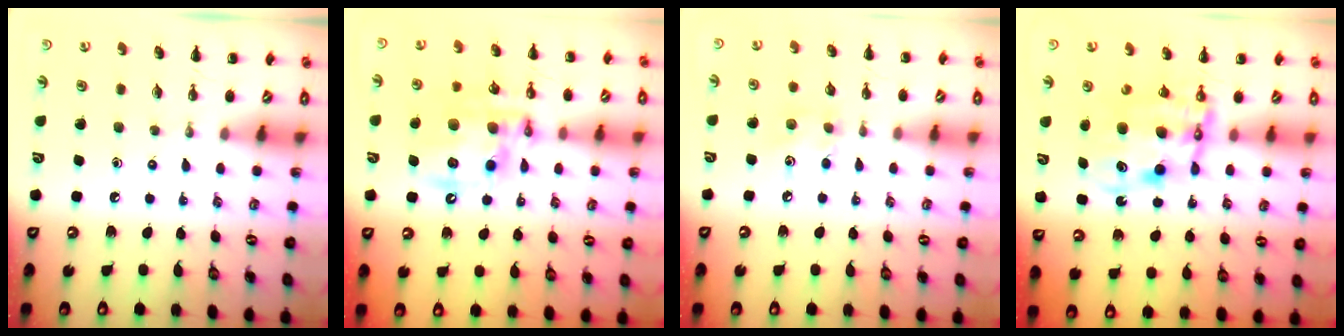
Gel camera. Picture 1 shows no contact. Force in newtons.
{"total": 15.1, "press": 14.8, "slide": 3.2}
{"total": 7.2, "press": 7.1, "slide": 1.2}
{"total": 10.5, "press": 10.1, "slide": 2.9}